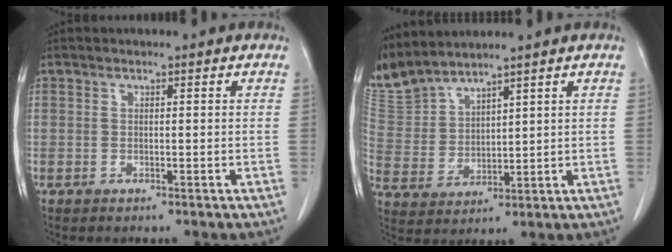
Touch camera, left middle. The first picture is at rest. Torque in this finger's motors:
{"motor_torque": [1.05, -1.09, 0.46, 0.21]}